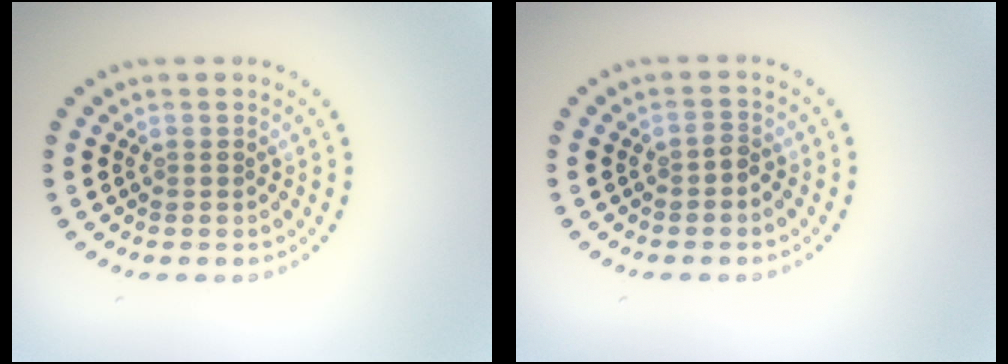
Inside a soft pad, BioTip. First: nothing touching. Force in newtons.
{"total": 0.9, "press": 0.7, "slide": 0.5}